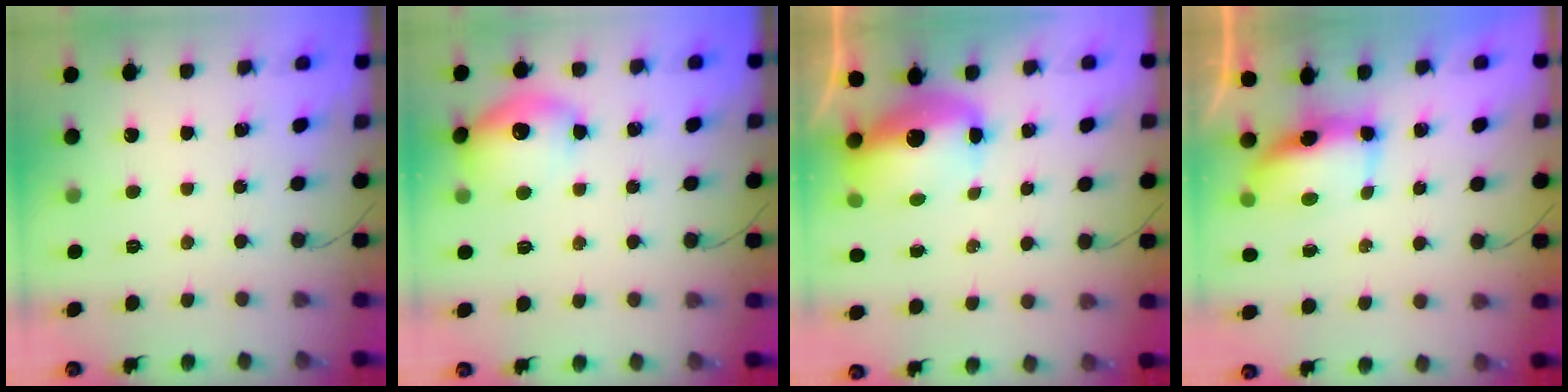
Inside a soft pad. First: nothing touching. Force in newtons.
{"total": 13.7, "press": 13.7, "slide": 0.9}
{"total": 12.8, "press": 12.4, "slide": 3.2}
{"total": 7.0, "press": 6.9, "slide": 0.6}